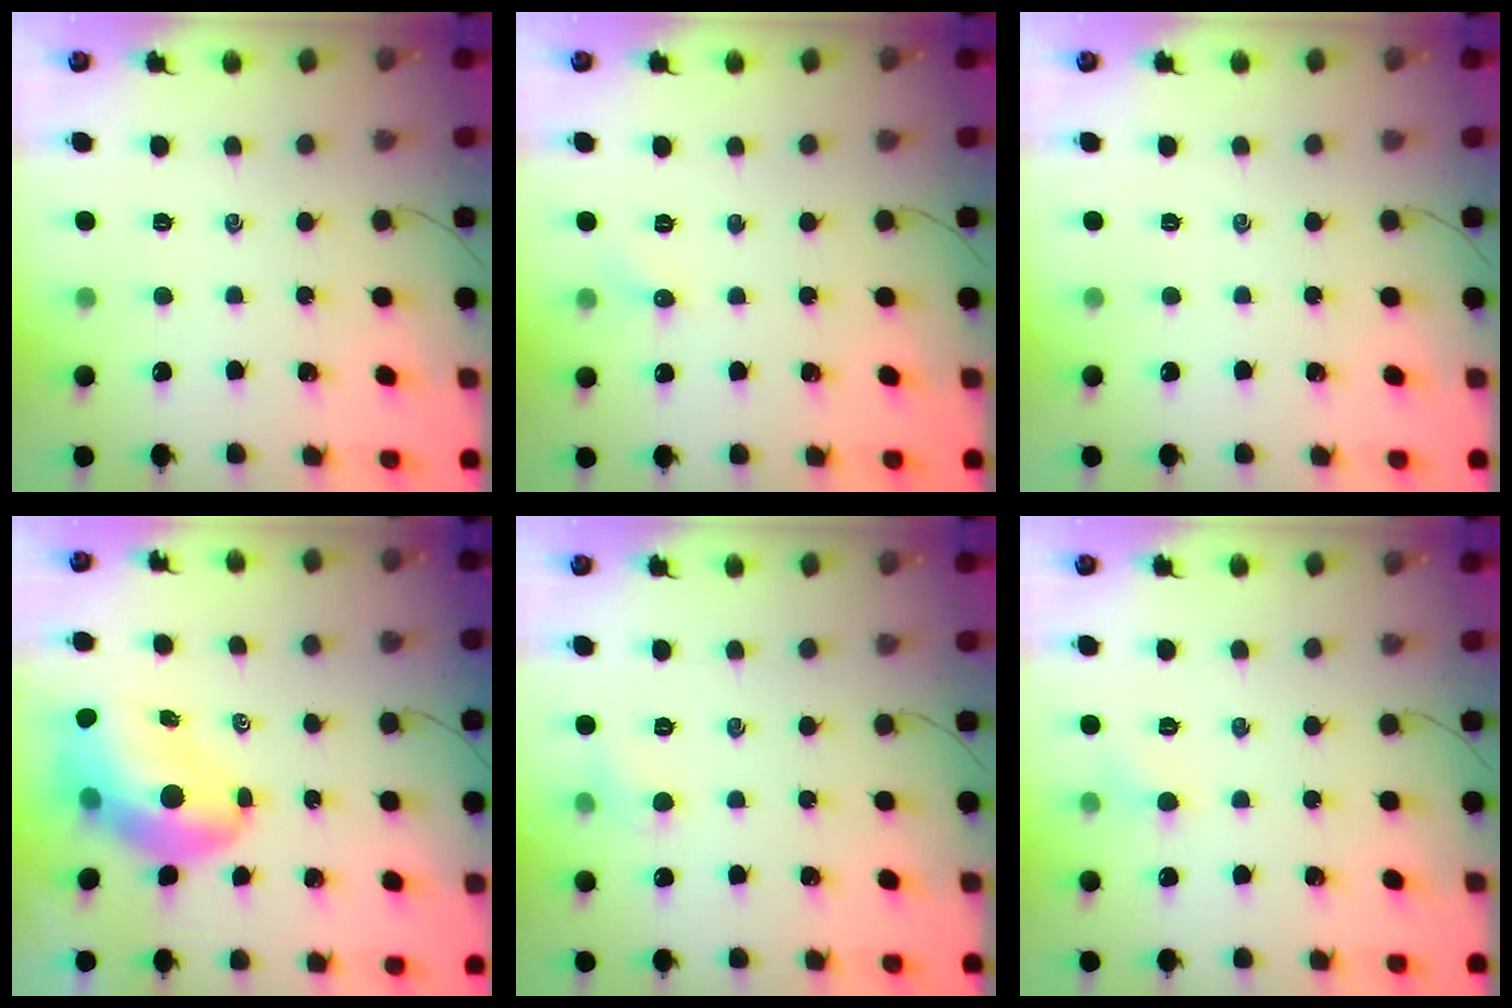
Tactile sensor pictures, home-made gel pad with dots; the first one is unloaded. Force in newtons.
{"total": 3.7, "press": 3.5, "slide": 1.3}
{"total": 0.0}
{"total": 9.8, "press": 9.5, "slide": 2.6}
{"total": 5.0, "press": 4.8, "slide": 1.5}
{"total": 3.8, "press": 3.6, "slide": 1.3}